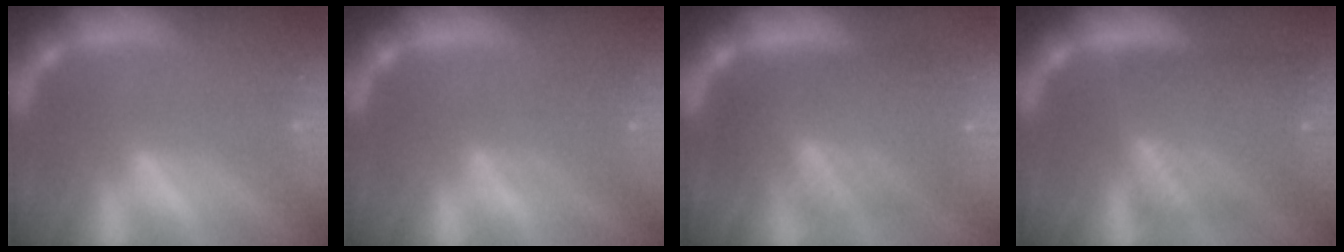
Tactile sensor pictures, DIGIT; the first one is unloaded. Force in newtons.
{"total": 3.0}
{"total": 9.0}
{"total": 10.1}